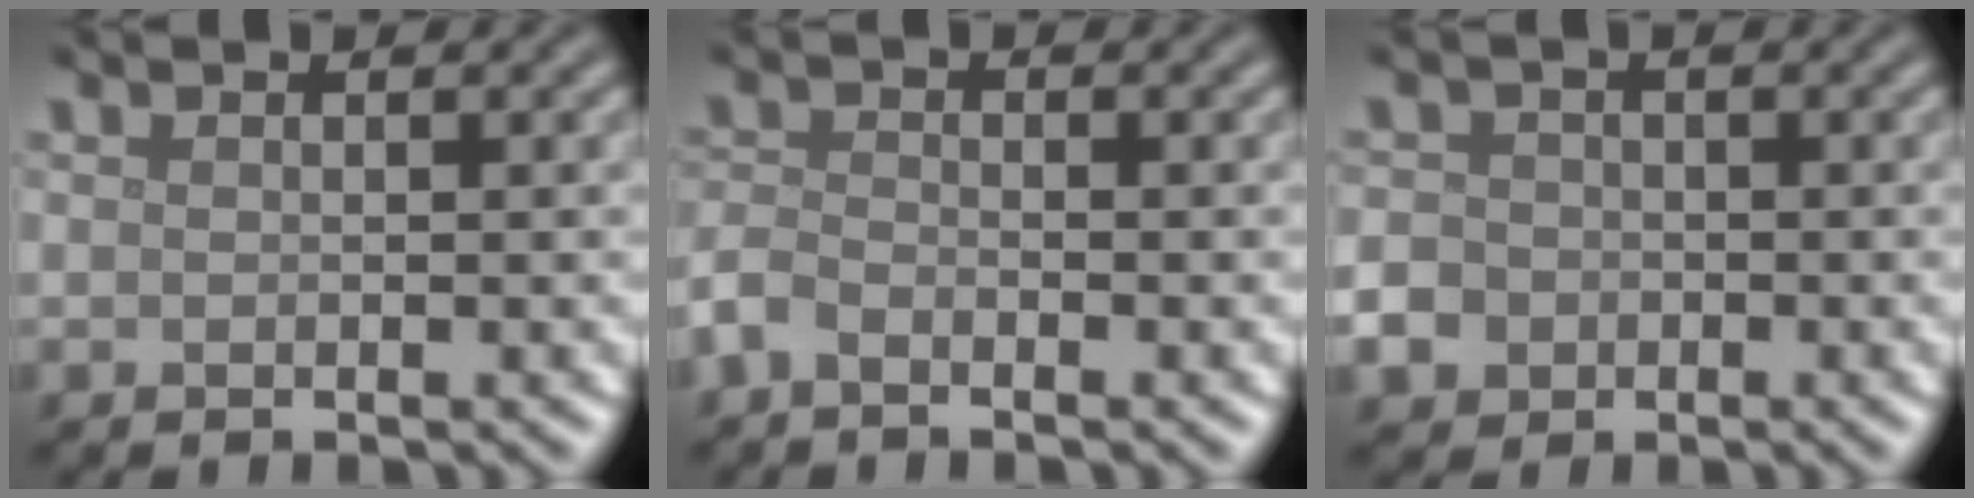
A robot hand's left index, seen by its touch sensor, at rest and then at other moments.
{"total": 2.0, "force": [-1.5, 0.8, 1.0], "torque": [-0.021, 0.001, -0.041]}
{"total": 4.8, "force": [-2.1, 4.1, 1.5], "torque": [-0.026, -0.009, -0.054]}